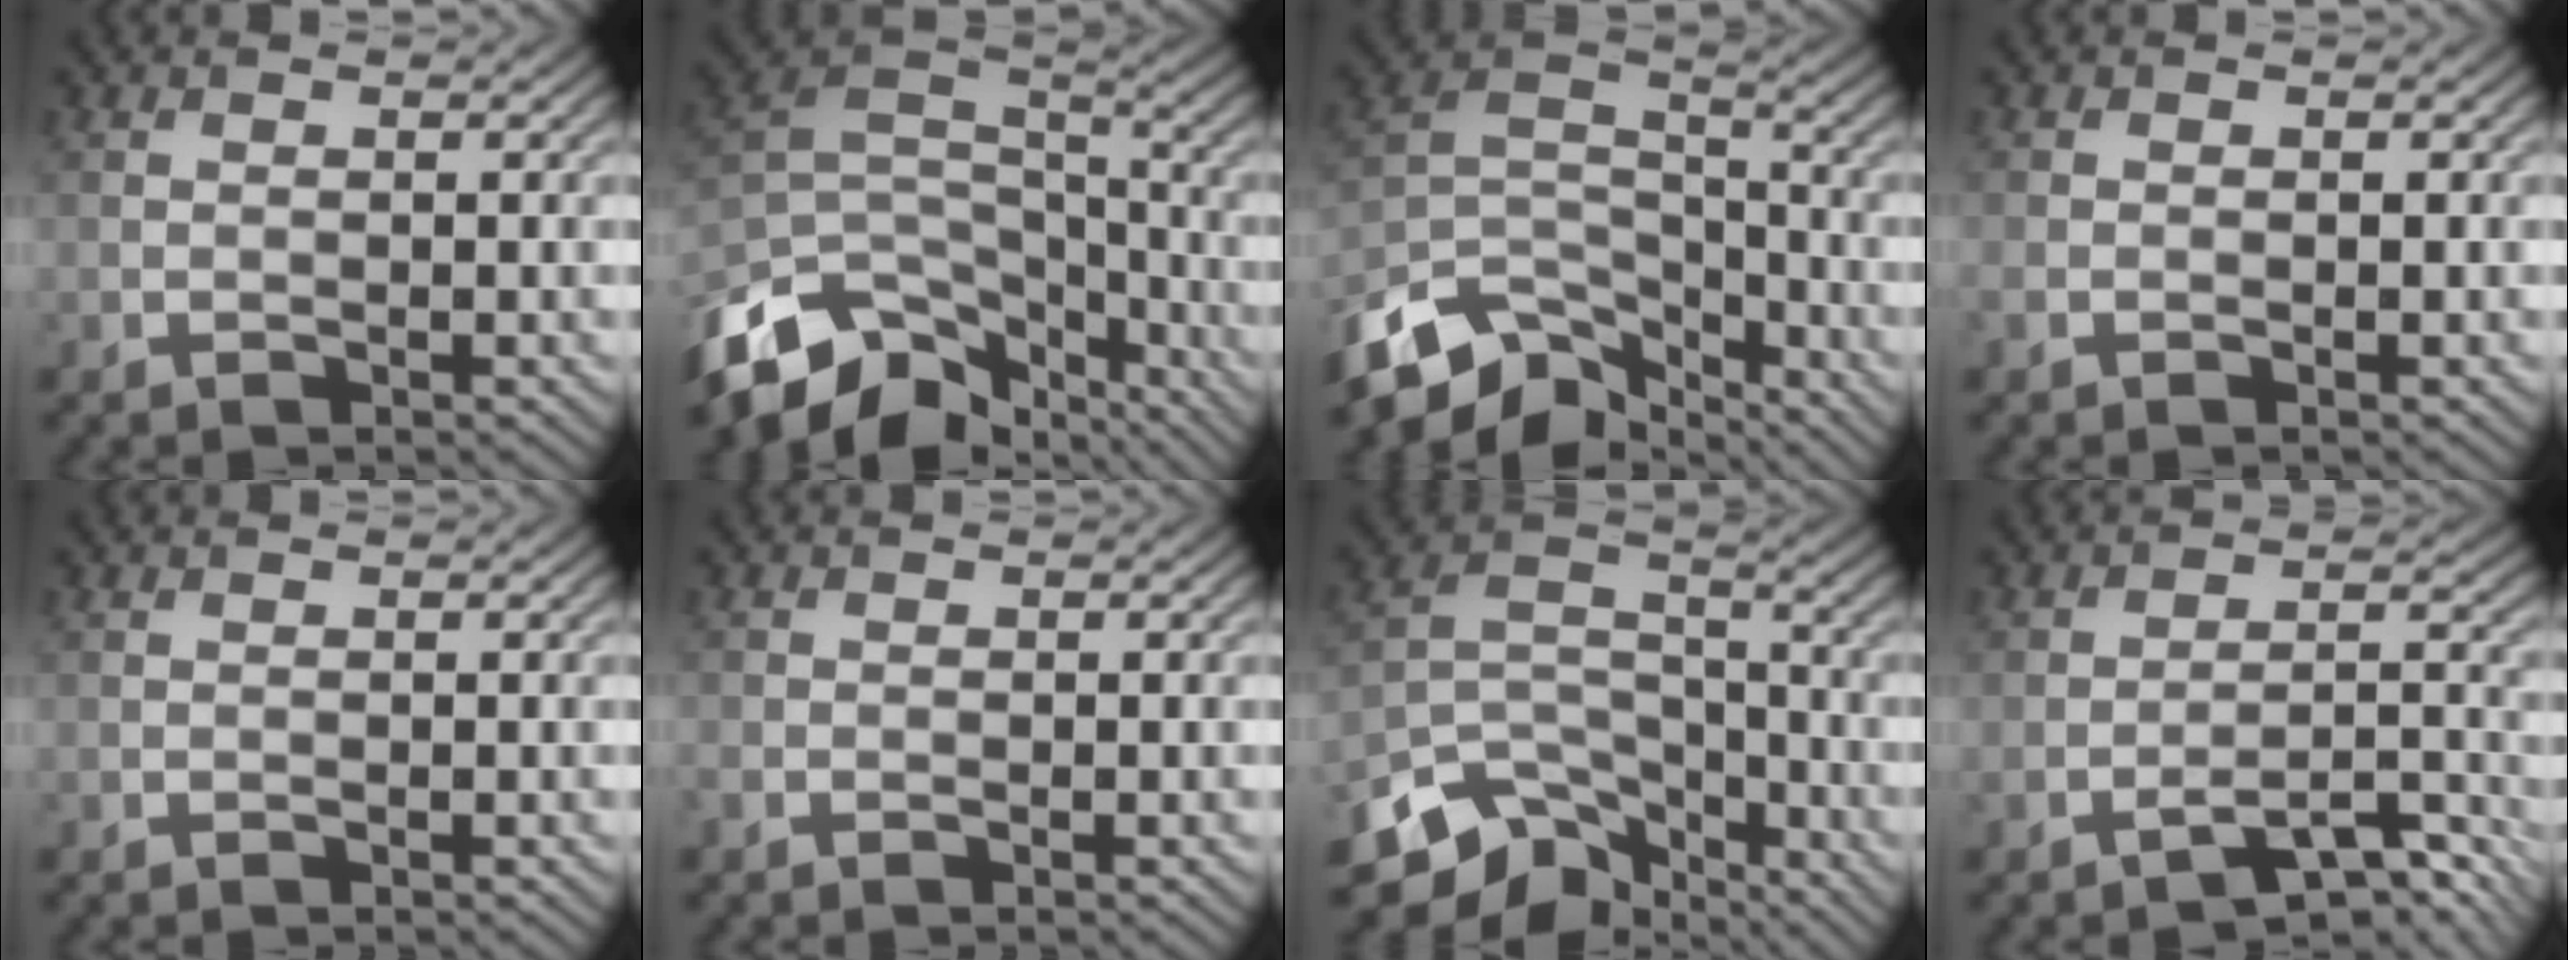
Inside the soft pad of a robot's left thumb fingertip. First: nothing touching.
{"total": 13.9, "force": [-8.9, 7.7, 7.5], "torque": [-0.202, -0.018, -0.151]}
{"total": 11.8, "force": [-8.5, 5.7, 5.9], "torque": [-0.130, -0.005, -0.166]}
{"total": 0.7, "force": [-0.4, 0.4, 0.4], "torque": [-0.012, -0.003, -0.008]}
{"total": 0.0}
{"total": 0.7, "force": [-0.5, 0.4, 0.2], "torque": [-0.007, -0.002, -0.012]}
{"total": 10.8, "force": [-7.7, 5.7, 5.0], "torque": [-0.103, -0.017, -0.146]}
{"total": 5.8, "force": [-4.4, 0.9, 3.7], "torque": [-0.059, 0.007, -0.070]}